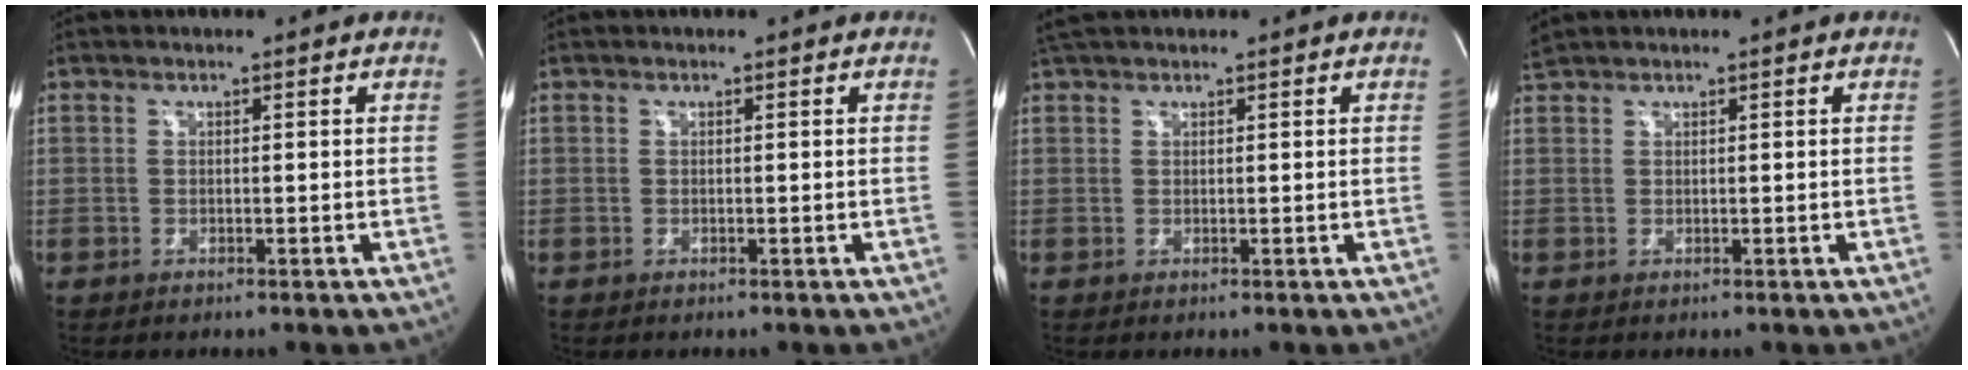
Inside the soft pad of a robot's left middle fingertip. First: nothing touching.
{"total": 0.0}
{"total": 2.6, "force": [2.4, 0.3, 1.1], "torque": [-0.026, 0.028, 0.048]}
{"total": 1.2, "force": [1.2, -0.1, 0.2], "torque": [-0.013, 0.018, 0.031]}